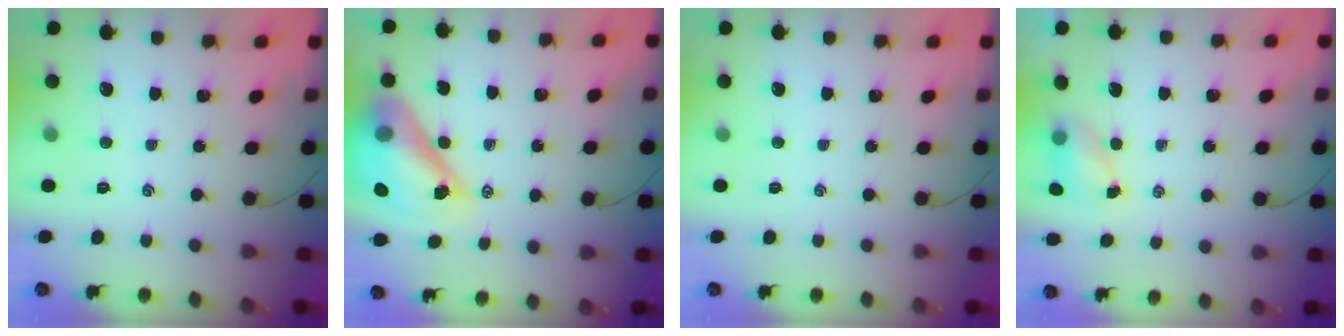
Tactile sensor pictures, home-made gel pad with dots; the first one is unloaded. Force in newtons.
{"total": 18.2, "press": 17.4, "slide": 5.3}
{"total": 0.0}
{"total": 4.9, "press": 4.8, "slide": 0.8}